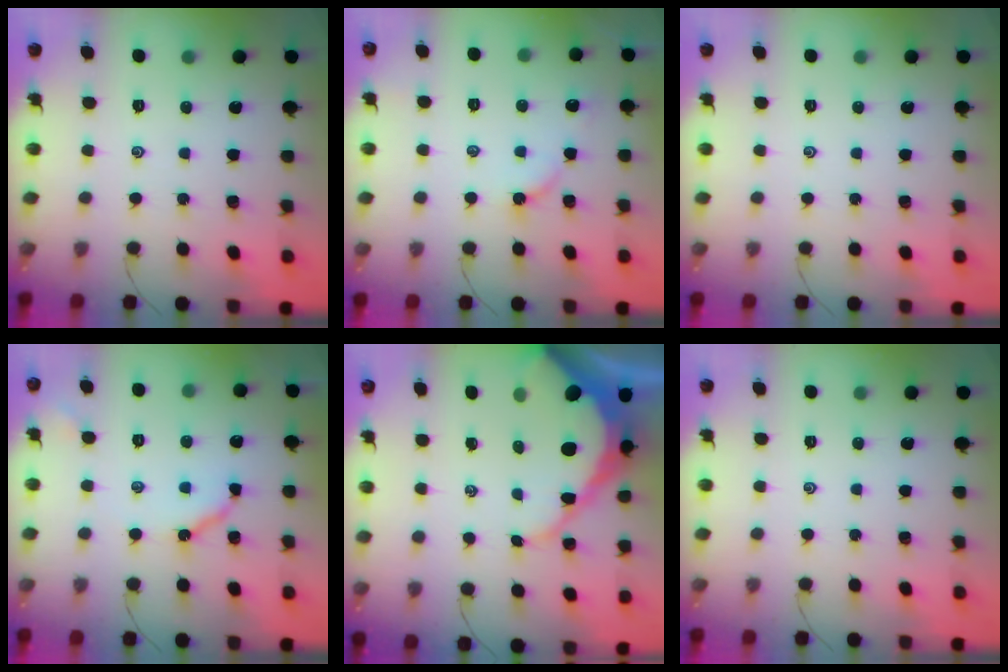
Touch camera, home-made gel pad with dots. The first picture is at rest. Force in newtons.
{"total": 3.9, "press": 3.9, "slide": 0.5}
{"total": 0.0}
{"total": 7.2, "press": 7.1, "slide": 0.9}
{"total": 14.1, "press": 14.0, "slide": 1.2}
{"total": 0.0}